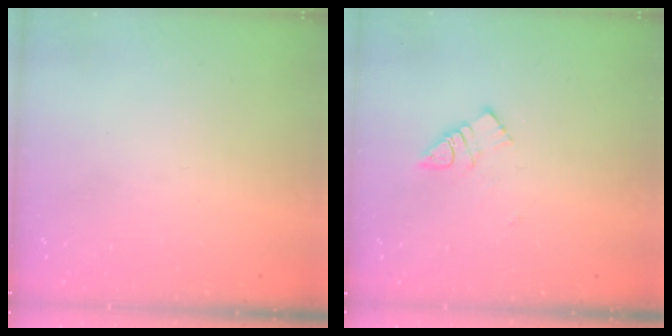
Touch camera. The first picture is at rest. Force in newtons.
{"total": 8.1, "press": 8.0, "slide": 0.5}